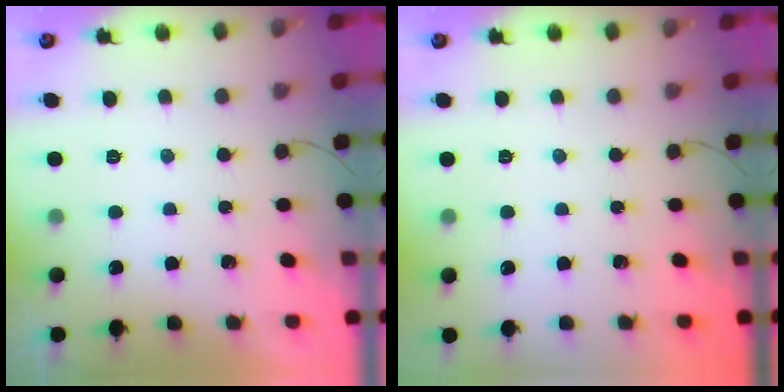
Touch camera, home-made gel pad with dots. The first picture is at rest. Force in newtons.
{"total": 0.0}